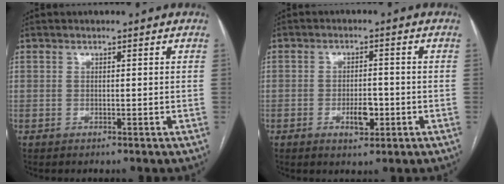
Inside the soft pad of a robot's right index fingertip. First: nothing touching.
{"total": 3.9, "force": [-1.4, 1.7, 3.3], "torque": [-0.053, 0.003, -0.015]}